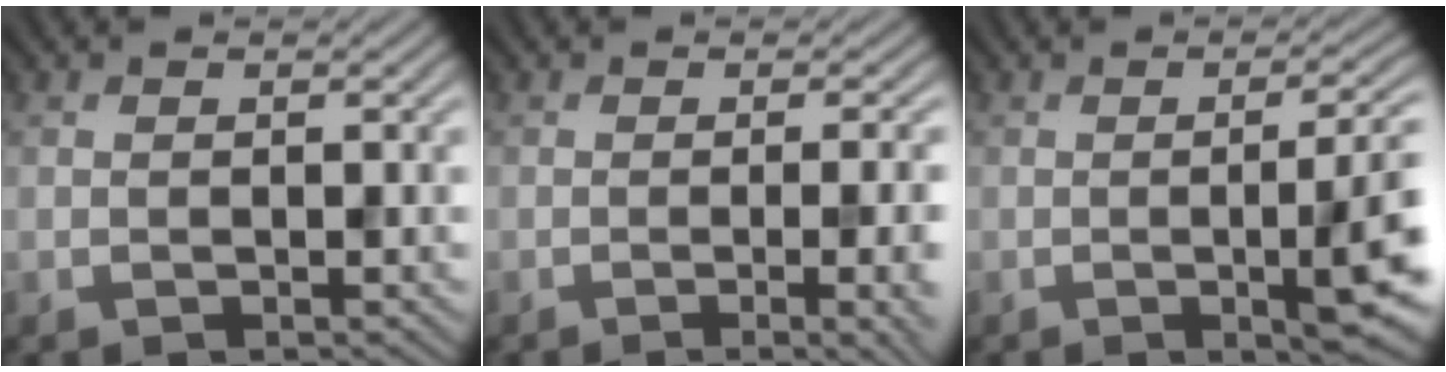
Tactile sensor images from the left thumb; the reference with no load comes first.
{"total": 7.0, "force": [-1.4, 2.5, 6.4], "torque": [-0.062, -0.001, -0.011]}
{"total": 7.2, "force": [-1.1, 1.6, 6.9], "torque": [-0.109, -0.007, -0.016]}